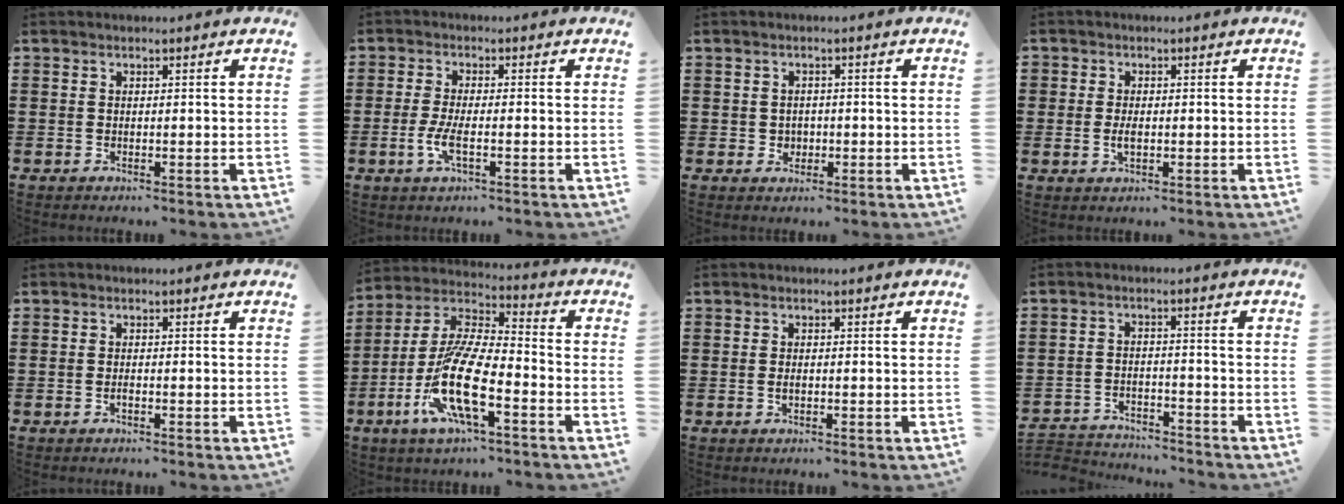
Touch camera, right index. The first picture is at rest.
{"total": 3.9, "force": [-1.4, 1.0, 3.5], "torque": [-0.078, -0.004, -0.031]}
{"total": 1.7, "force": [-0.2, 1.6, 0.2], "torque": [-0.010, 0.008, -0.008]}
{"total": 1.6, "force": [-0.3, 1.1, 1.2], "torque": [-0.023, 0.001, -0.004]}
{"total": 0.6, "force": [-0.4, 0.1, 0.4], "torque": [-0.008, -0.003, -0.007]}
{"total": 13.6, "force": [-6.3, 3.5, 11.5], "torque": [-0.271, -0.015, -0.132]}
{"total": 0.8, "force": [-0.2, 0.4, 0.6], "torque": [-0.013, 0.000, -0.004]}
{"total": 3.6, "force": [-3.6, 0.4, 0.0], "torque": [-0.008, -0.001, -0.077]}